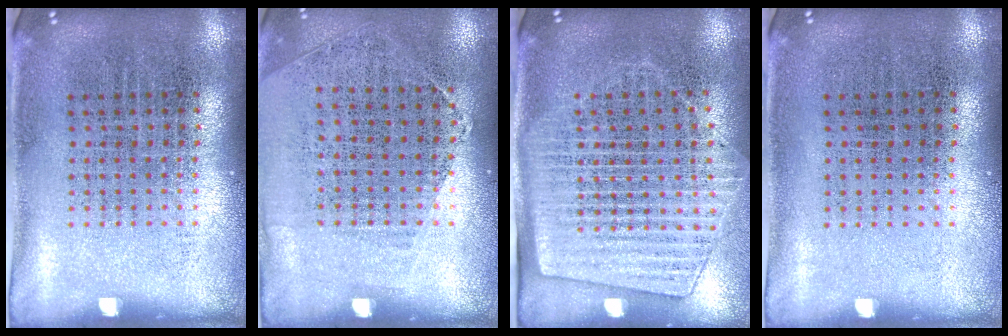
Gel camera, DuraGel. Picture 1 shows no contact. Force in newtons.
{"total": 1.2, "press": 1.0, "slide": 0.7}
{"total": 1.8, "press": 1.5, "slide": 1.0}
{"total": 0.0}